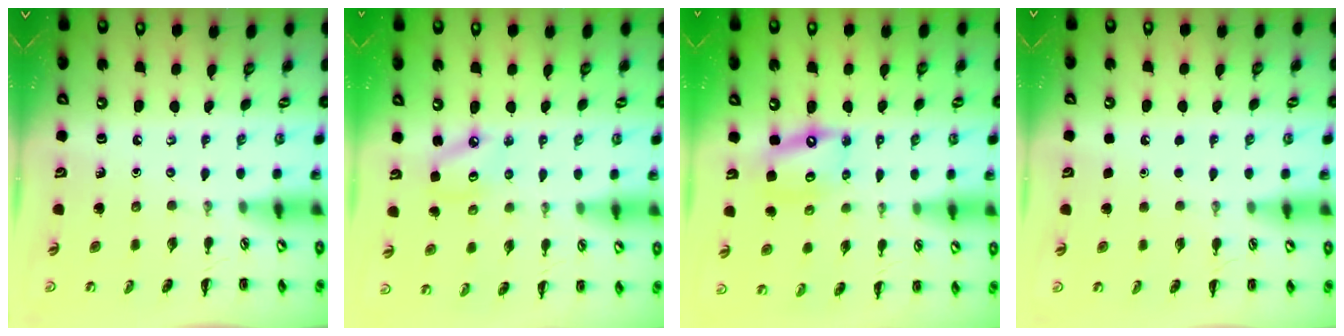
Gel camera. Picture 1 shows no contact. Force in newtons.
{"total": 4.7, "press": 4.7, "slide": 0.5}
{"total": 12.0, "press": 11.6, "slide": 3.1}
{"total": 1.8, "press": 1.8, "slide": 0.1}